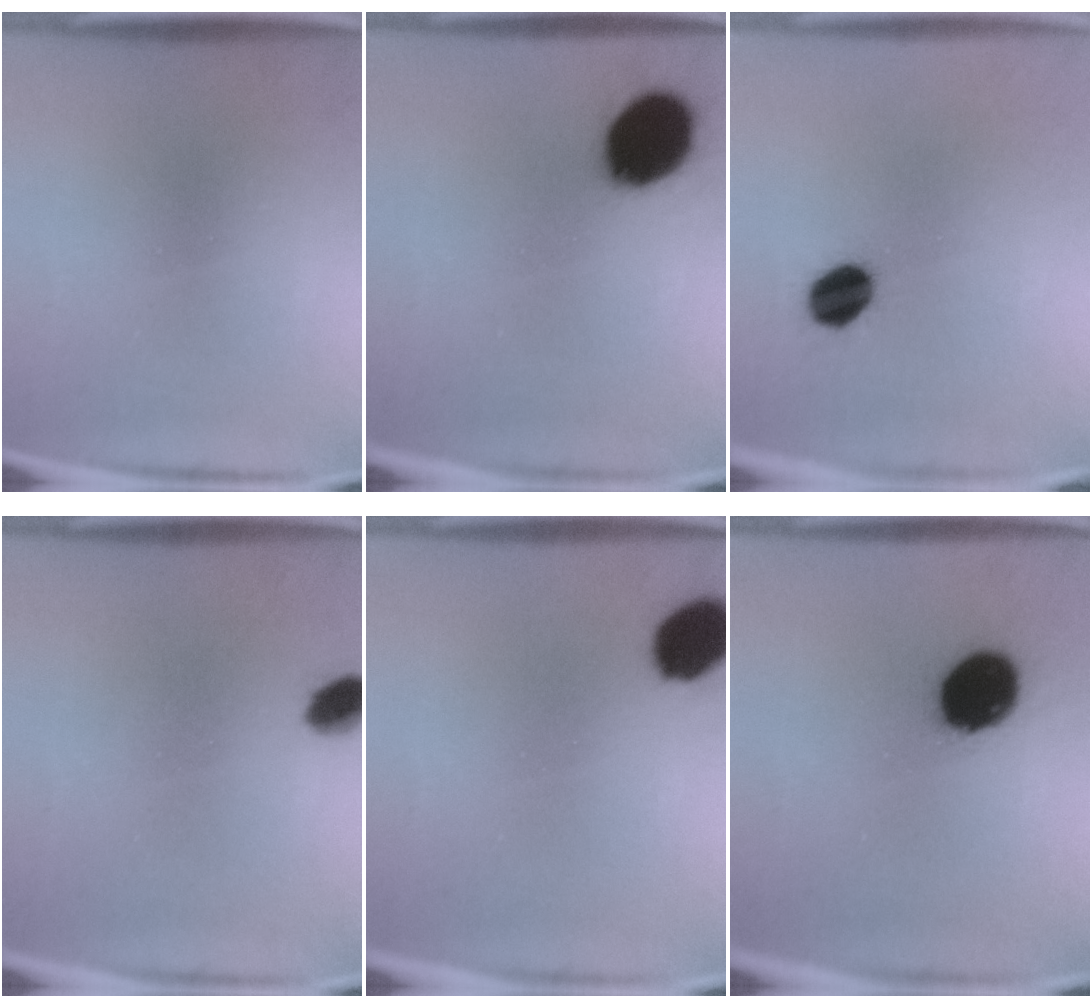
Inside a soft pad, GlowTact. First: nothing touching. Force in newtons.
{"total": 14.8}
{"total": 7.5}
{"total": 4.2}
{"total": 9.1}
{"total": 14.8}